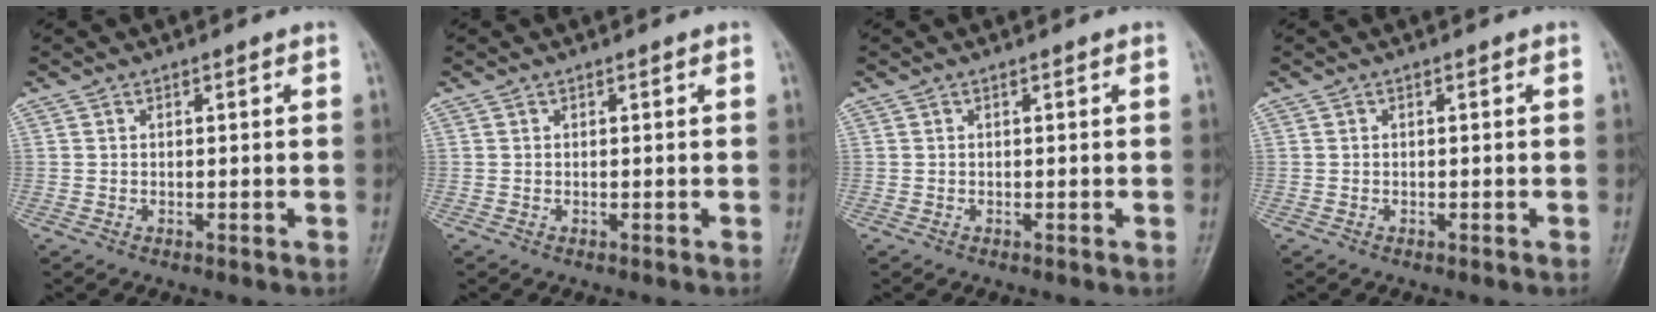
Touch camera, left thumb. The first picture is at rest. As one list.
[{"total": 0.0}, {"total": 0.0}, {"total": 0.0}]